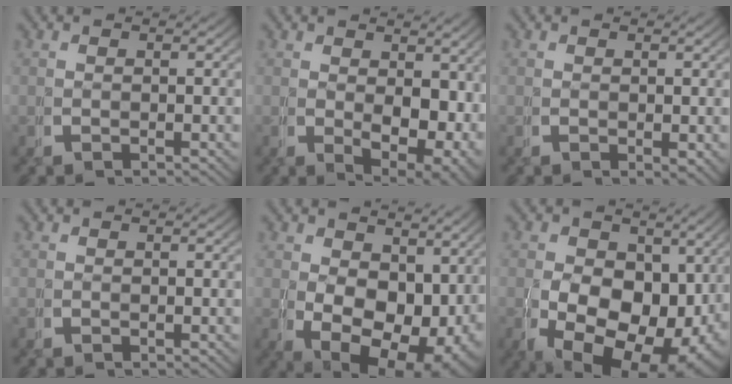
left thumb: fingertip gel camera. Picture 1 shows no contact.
{"total": 5.6, "force": [0.2, 3.3, 4.5], "torque": [-0.069, -0.041, 0.025]}
{"total": 0.7, "force": [0.2, 0.3, 0.6], "torque": [-0.005, -0.006, 0.006]}
{"total": 0.0}
{"total": 11.5, "force": [-1.4, 8.1, 8.1], "torque": [-0.145, -0.072, 0.012]}
{"total": 14.8, "force": [-2.7, 10.4, 10.2], "torque": [-0.185, -0.085, -0.007]}